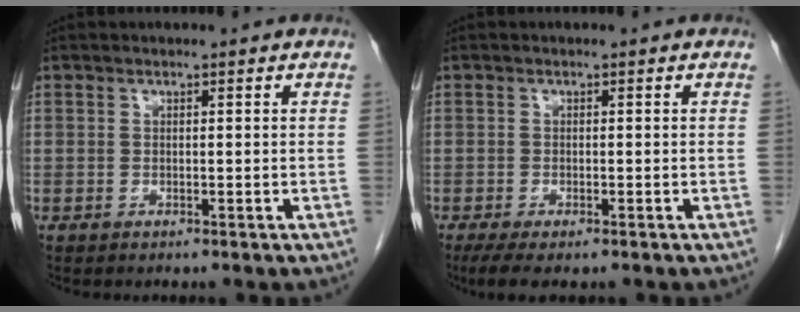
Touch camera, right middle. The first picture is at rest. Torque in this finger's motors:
{"motor_torque": [0.21, -0.13, 0.05, 0.02]}